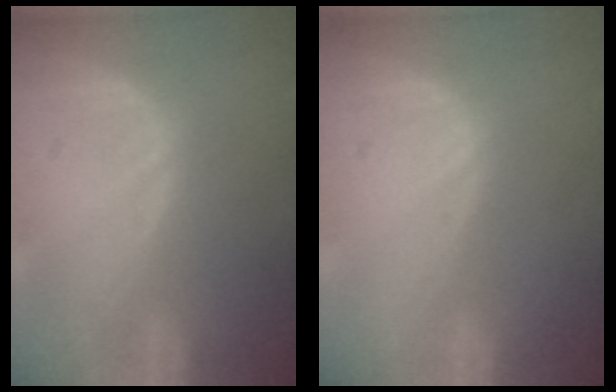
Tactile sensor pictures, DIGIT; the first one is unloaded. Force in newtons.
{"total": 0.0}